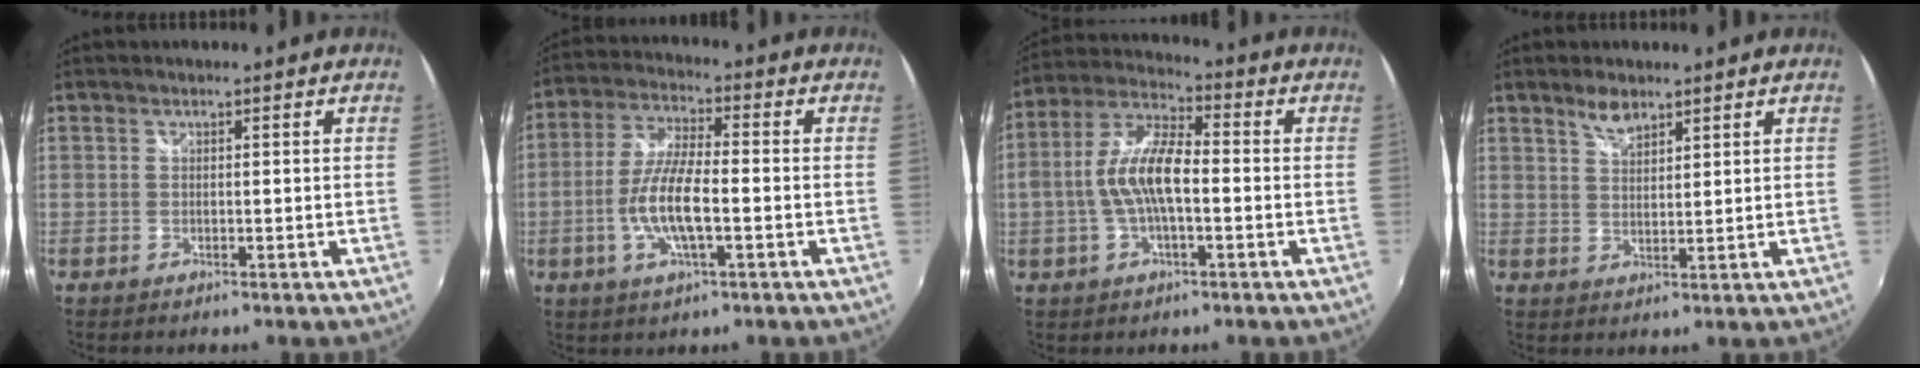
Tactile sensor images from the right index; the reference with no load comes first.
{"total": 9.8, "force": [-2.7, 2.5, 9.1], "torque": [-0.190, 0.000, -0.054]}
{"total": 10.6, "force": [-1.5, 3.9, 9.7], "torque": [-0.203, 0.012, -0.030]}
{"total": 3.8, "force": [2.9, 1.5, 1.9], "torque": [-0.030, 0.003, 0.053]}